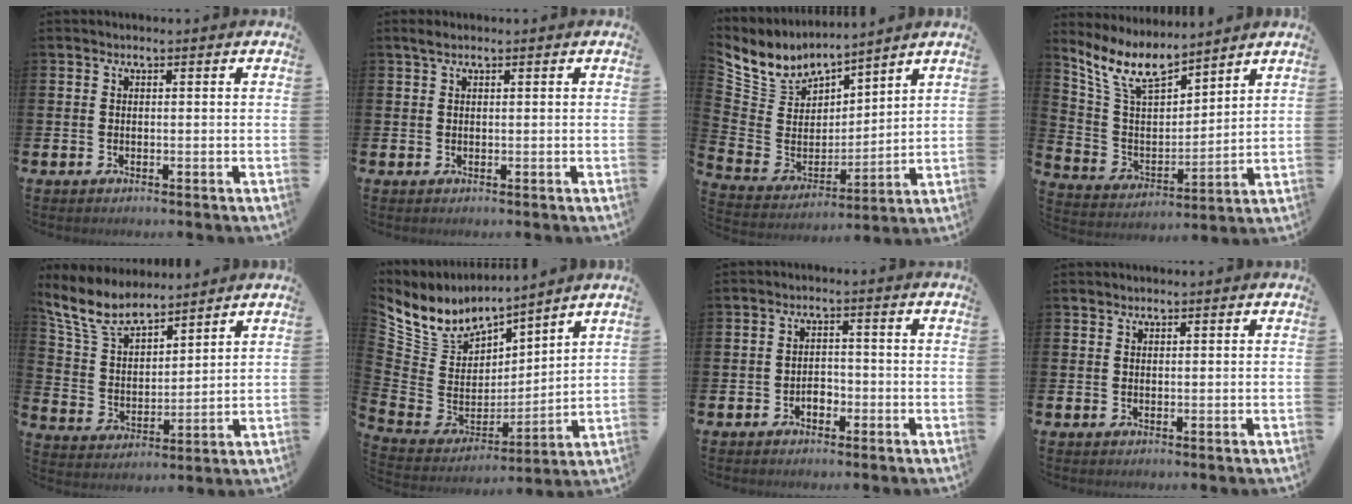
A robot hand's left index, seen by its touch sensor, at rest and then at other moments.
{"total": 1.1, "force": [0.9, 0.3, 0.7], "torque": [-0.012, 0.003, 0.014]}
{"total": 6.3, "force": [5.8, 2.5, -0.2], "torque": [-0.047, -0.055, 0.102]}
{"total": 9.4, "force": [7.7, 3.2, 4.3], "torque": [-0.122, -0.036, 0.140]}
{"total": 8.3, "force": [7.4, 2.6, 2.9], "torque": [-0.092, -0.033, 0.134]}
{"total": 7.5, "force": [6.9, 2.8, -0.5], "torque": [-0.050, -0.068, 0.125]}
{"total": 2.0, "force": [-1.1, 1.4, 1.1], "torque": [-0.011, -0.001, -0.026]}
{"total": 0.9, "force": [0.9, 0.3, 0.0], "torque": [0.011, -0.002, 0.014]}